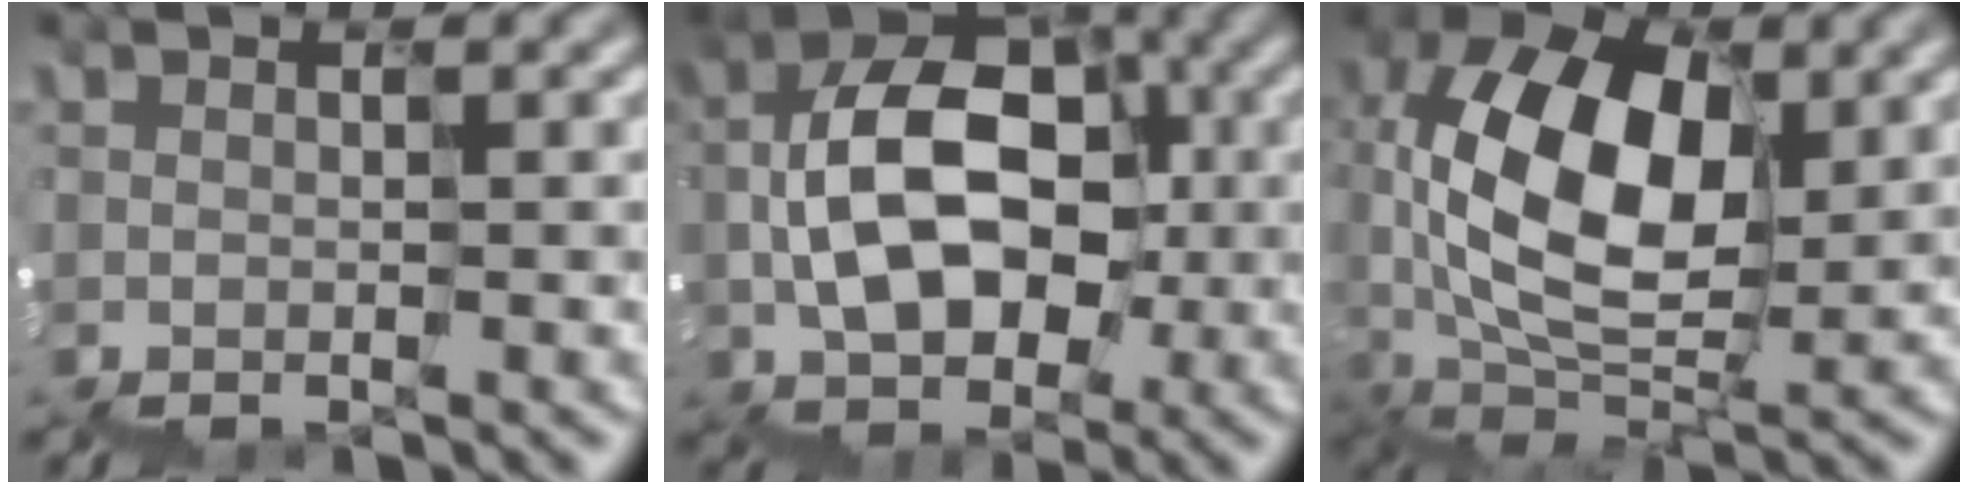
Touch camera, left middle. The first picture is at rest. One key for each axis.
{"total": 9.1, "fx": -0.6, "fy": 6.3, "fz": 6.5, "tx": -0.128, "ty": 0.021, "tz": -0.011}
{"total": 8.3, "fx": 0.5, "fy": 5.3, "fz": 6.3, "tx": -0.149, "ty": 0.009, "tz": 0.005}